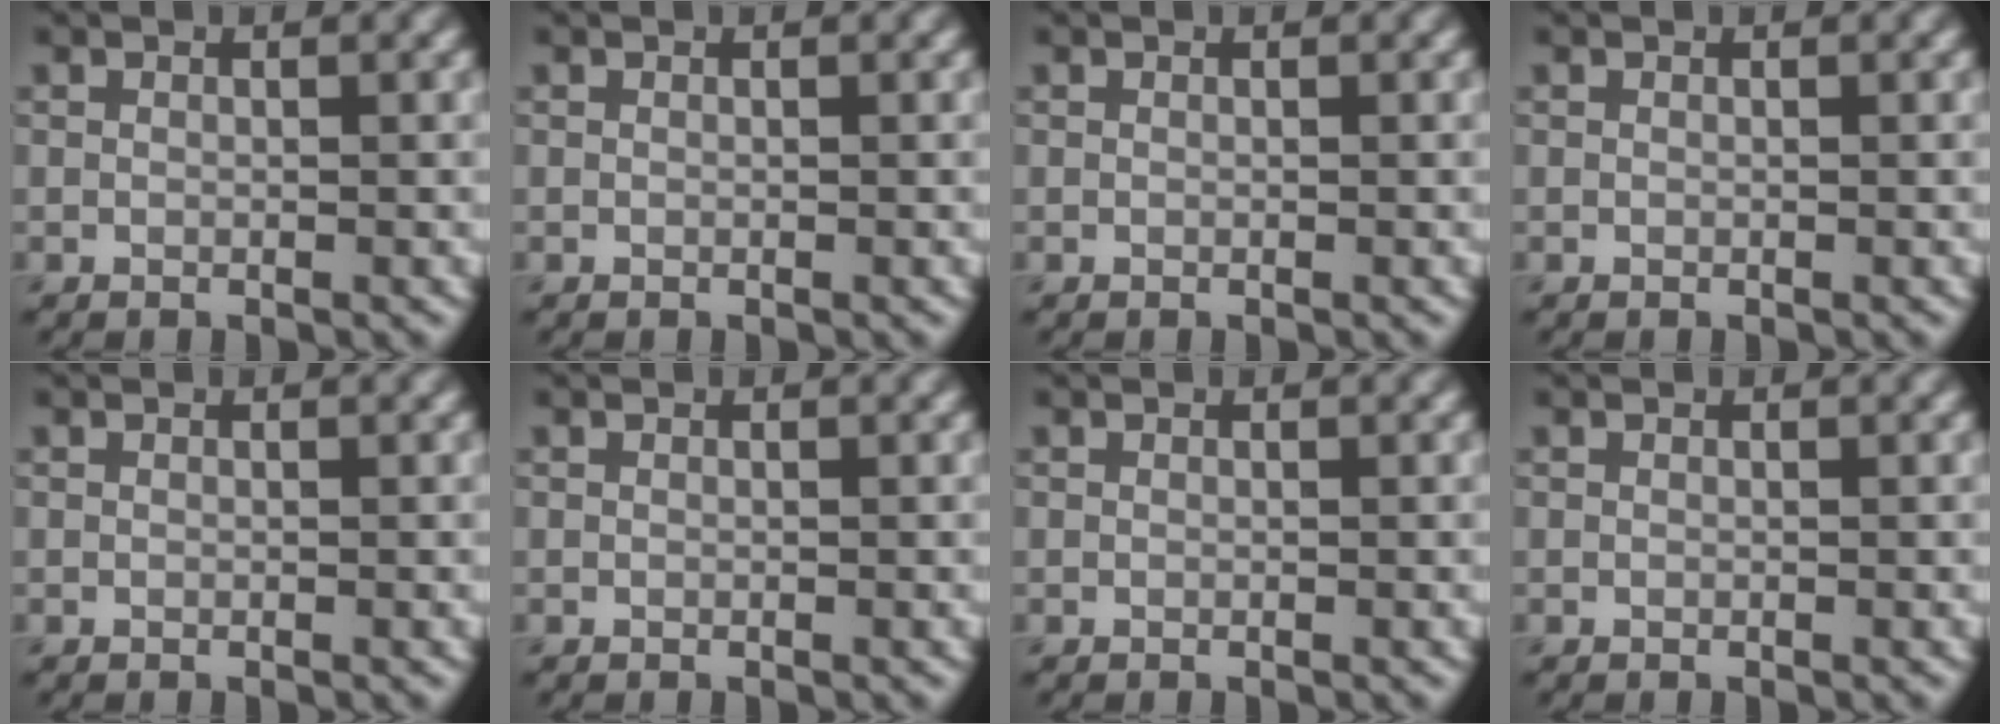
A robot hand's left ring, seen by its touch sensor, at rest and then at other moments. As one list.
[{"total": 0.0}, {"total": 0.0}, {"total": 0.0}, {"total": 0.0}, {"total": 0.0}, {"total": 0.0}, {"total": 0.0}]